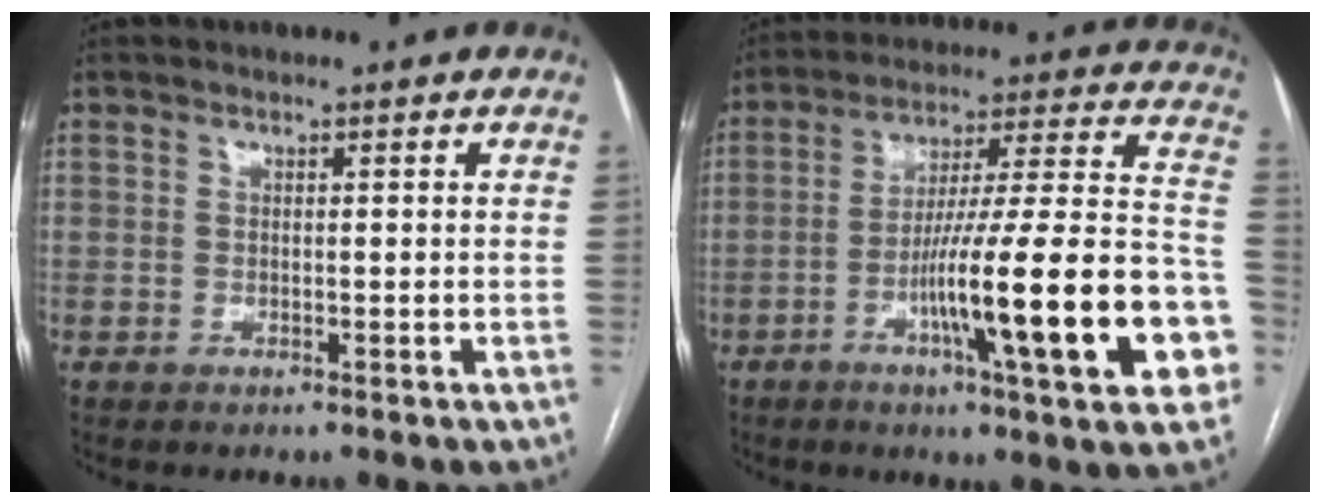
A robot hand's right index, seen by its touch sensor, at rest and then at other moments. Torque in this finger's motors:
{"motor_torque": [2.14, 0.00, 0.88, 0.21]}